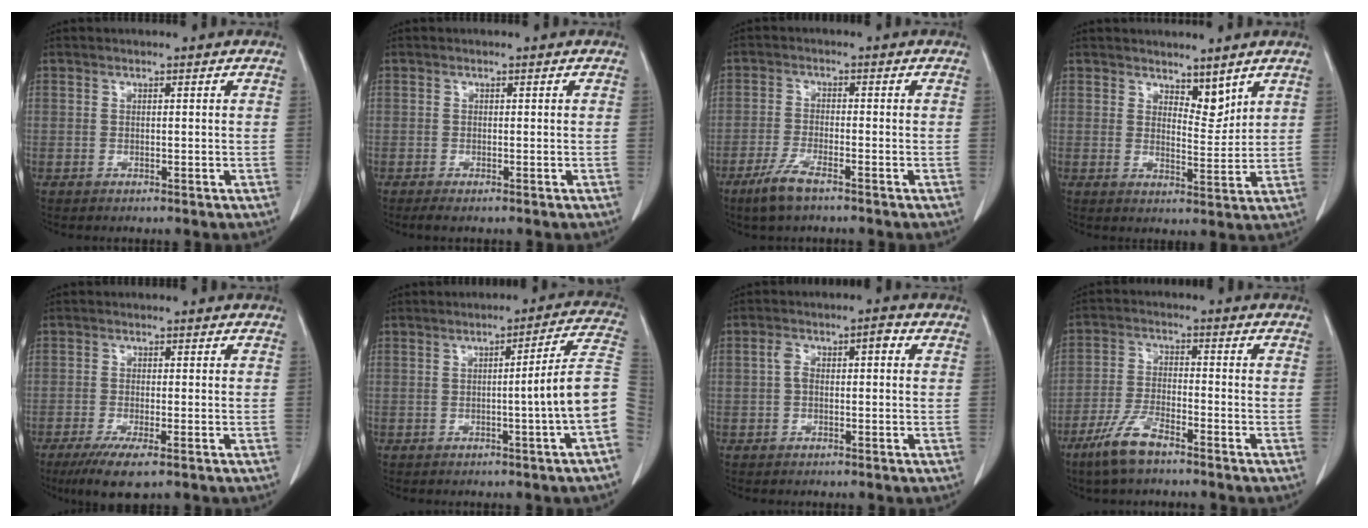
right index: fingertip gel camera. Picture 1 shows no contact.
{"total": 1.3, "force": [-1.0, 0.1, 0.8], "torque": [-0.016, -0.005, -0.017]}
{"total": 4.9, "force": [-3.4, 0.8, 3.4], "torque": [-0.079, -0.009, -0.062]}
{"total": 4.0, "force": [3.2, 1.6, 1.8], "torque": [-0.023, -0.010, 0.058]}
{"total": 5.6, "force": [-3.5, 0.9, 4.3], "torque": [-0.077, -0.015, -0.057]}
{"total": 9.3, "force": [-2.1, -1.7, 8.9], "torque": [-0.103, 0.010, -0.034]}
{"total": 4.1, "force": [0.5, 1.8, 3.6], "torque": [-0.073, 0.031, 0.006]}
{"total": 7.1, "force": [-5.1, 1.7, 4.7], "torque": [-0.106, -0.011, -0.098]}